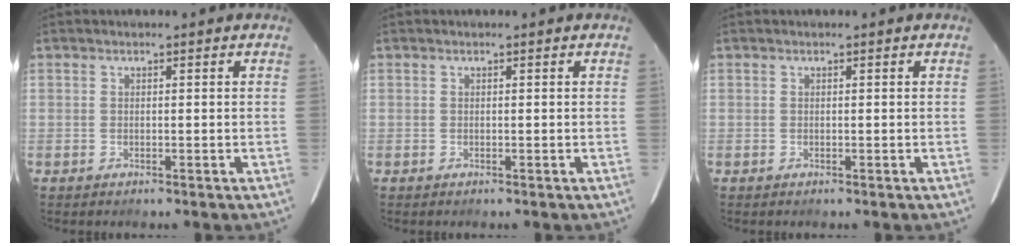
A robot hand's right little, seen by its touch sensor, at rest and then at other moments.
{"total": 0.0}
{"total": 0.0}